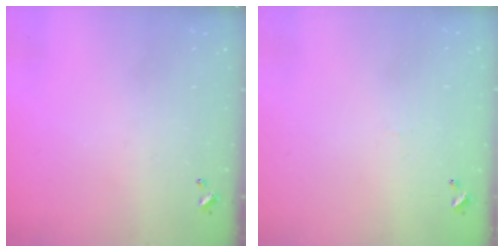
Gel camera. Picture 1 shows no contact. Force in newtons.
{"total": 5.8, "press": 5.7, "slide": 0.8}